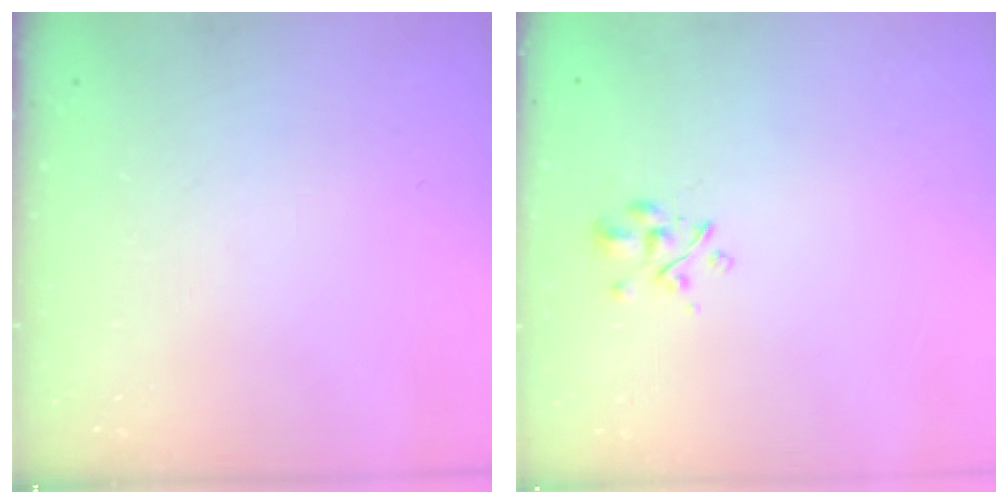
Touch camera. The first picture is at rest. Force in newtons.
{"total": 2.6, "press": 2.4, "slide": 1.0}